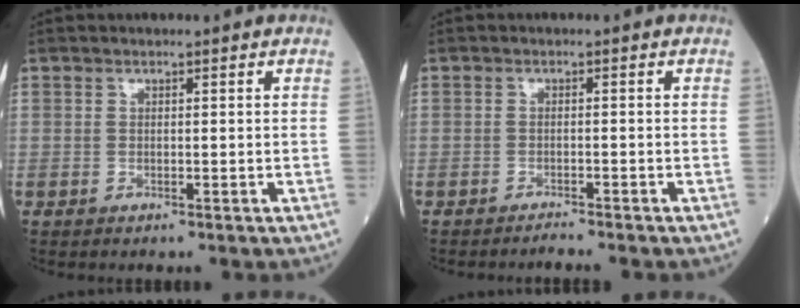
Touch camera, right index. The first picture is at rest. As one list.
[{"total": 1.5, "force": [-1.5, -0.4, 0.1], "torque": [-0.003, -0.003, -0.023]}]